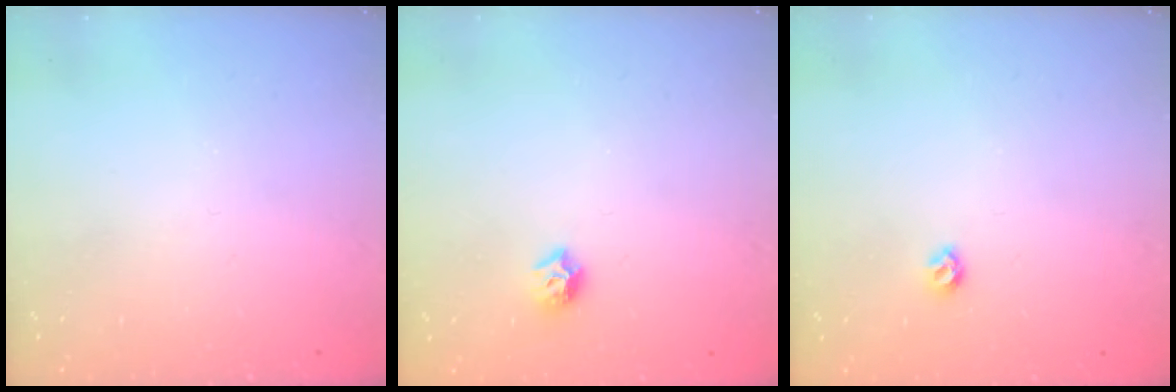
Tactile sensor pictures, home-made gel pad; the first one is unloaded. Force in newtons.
{"total": 6.7, "press": 6.6, "slide": 0.9}
{"total": 5.3, "press": 5.3, "slide": 0.7}